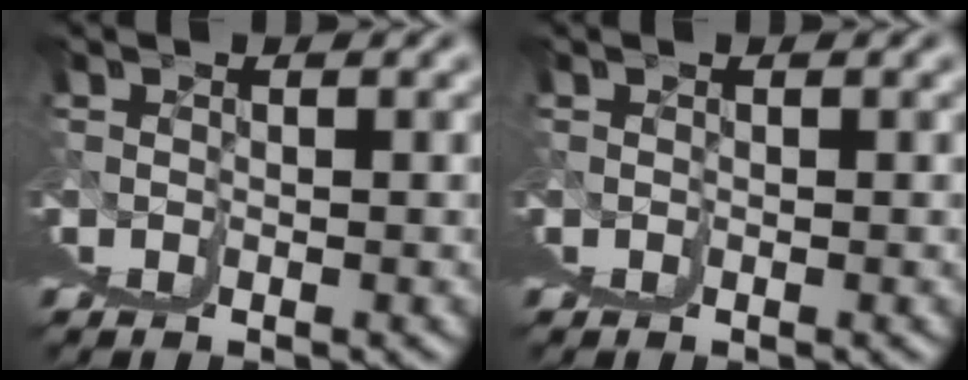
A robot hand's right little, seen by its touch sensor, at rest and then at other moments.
{"total": 0.0}